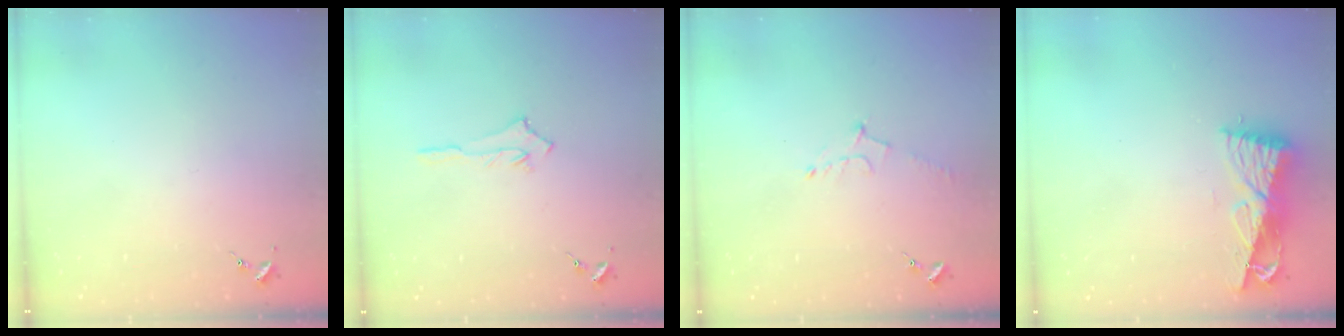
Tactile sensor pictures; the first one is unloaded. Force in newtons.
{"total": 4.3, "press": 4.2, "slide": 0.5}
{"total": 5.6, "press": 5.5, "slide": 1.0}
{"total": 9.3, "press": 9.3, "slide": 1.0}